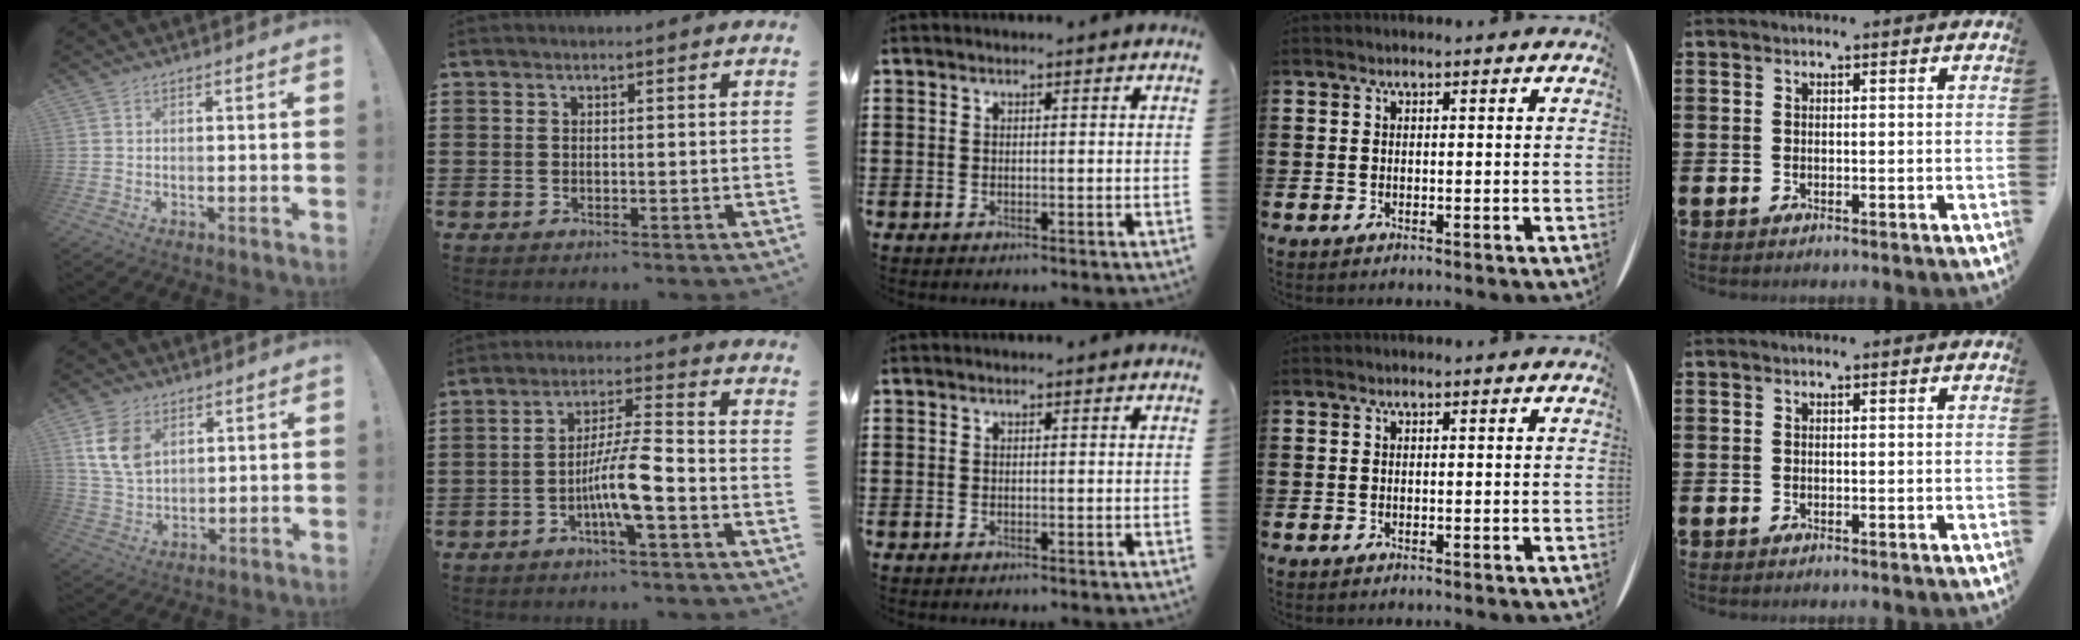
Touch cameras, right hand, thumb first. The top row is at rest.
{"thumb": {"total": 11.3, "force": [4.8, 7.9, 6.5], "torque": [-0.113, -0.008, 0.095]}, "index": {"total": 8.2, "force": [-3.2, 1.1, 7.5], "torque": [-0.146, -0.003, -0.063]}}